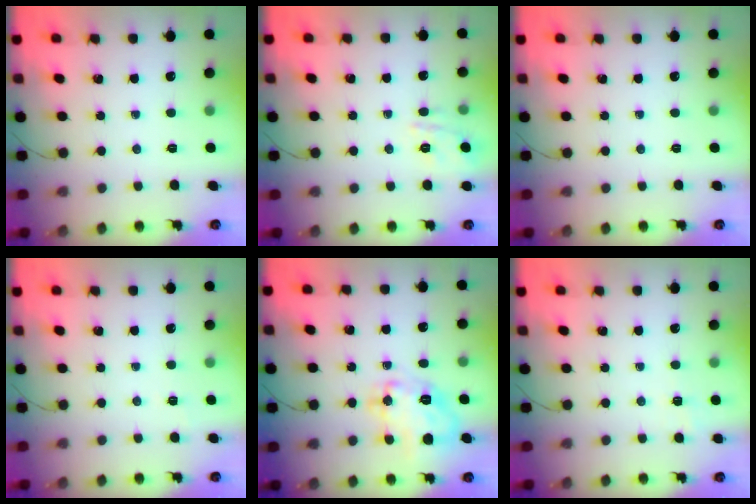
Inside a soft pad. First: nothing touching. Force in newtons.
{"total": 2.9, "press": 2.7, "slide": 1.2}
{"total": 0.0}
{"total": 2.0, "press": 1.6, "slide": 1.2}
{"total": 16.2, "press": 16.2, "slide": 0.9}
{"total": 1.5, "press": 0.2, "slide": 1.5}